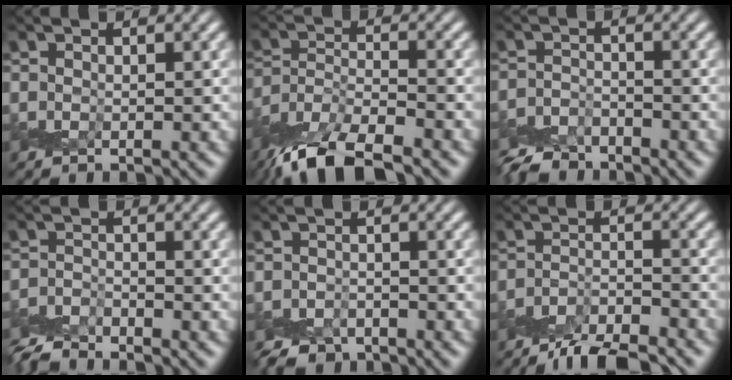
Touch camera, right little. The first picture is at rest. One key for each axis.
{"total": 8.2, "fx": -6.8, "fy": 1.9, "fz": 4.1, "tx": -0.077, "ty": -0.009, "tz": -0.133}
{"total": 3.3, "fx": -3.2, "fy": 0.8, "fz": 0.1, "tx": 0.001, "ty": -0.001, "tz": -0.069}
{"total": 3.0, "fx": -3.0, "fy": 0.2, "fz": 0.0, "tx": -0.001, "ty": -0.006, "tz": -0.070}
{"total": 2.6, "fx": -2.4, "fy": 0.9, "fz": 0.1, "tx": 0.005, "ty": -0.003, "tz": -0.050}
{"total": 5.7, "fx": -5.3, "fy": 0.6, "fz": 2.2, "tx": -0.036, "ty": -0.006, "tz": -0.094}